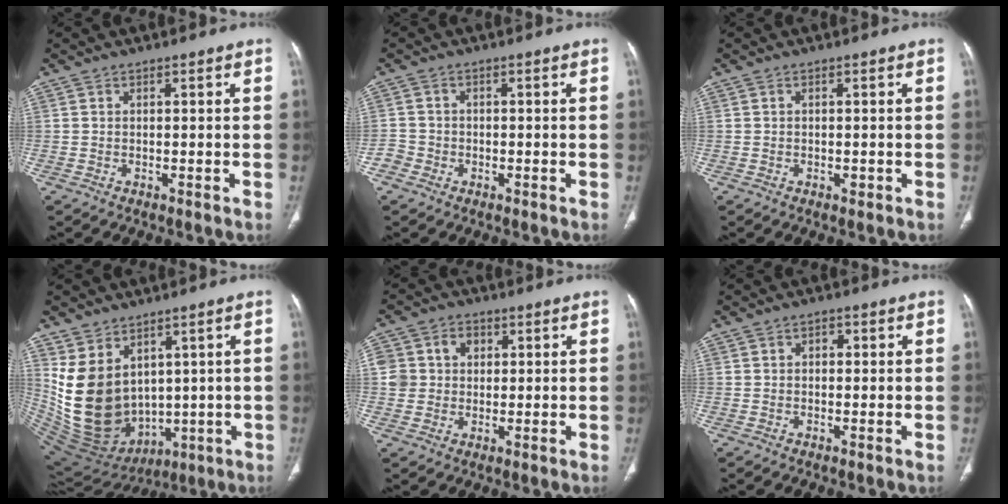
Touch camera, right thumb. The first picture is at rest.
{"total": 2.5, "force": [-1.2, 2.2, 0.2], "torque": [0.004, 0.012, -0.030]}
{"total": 0.8, "force": [-0.2, 0.5, 0.5], "torque": [-0.008, -0.001, -0.003]}
{"total": 17.1, "force": [3.2, 12.6, 11.1], "torque": [-0.190, -0.024, 0.109]}
{"total": 7.3, "force": [1.5, 6.6, 2.7], "torque": [-0.028, 0.012, 0.028]}
{"total": 1.6, "force": [0.3, 1.2, 1.1], "torque": [-0.009, 0.005, 0.001]}